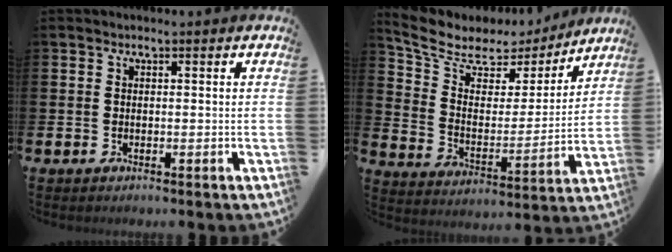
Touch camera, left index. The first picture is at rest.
{"total": 8.1, "force": [6.5, 4.0, 2.4], "torque": [-0.093, -0.038, 0.114]}